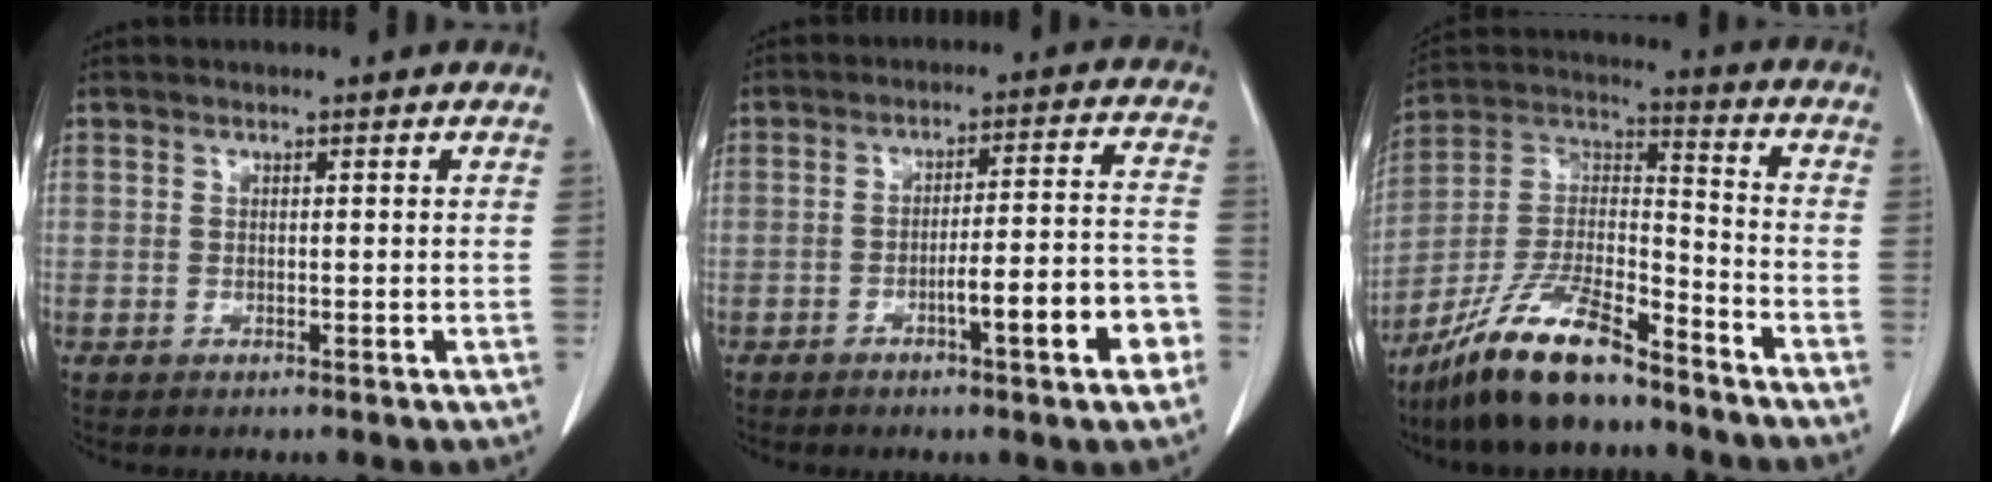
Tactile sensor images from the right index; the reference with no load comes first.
{"total": 9.7, "force": [-4.3, 0.8, 8.7], "torque": [-0.116, 0.022, -0.055]}
{"total": 16.0, "force": [-12.2, 3.6, 9.7], "torque": [-0.198, 0.006, -0.223]}